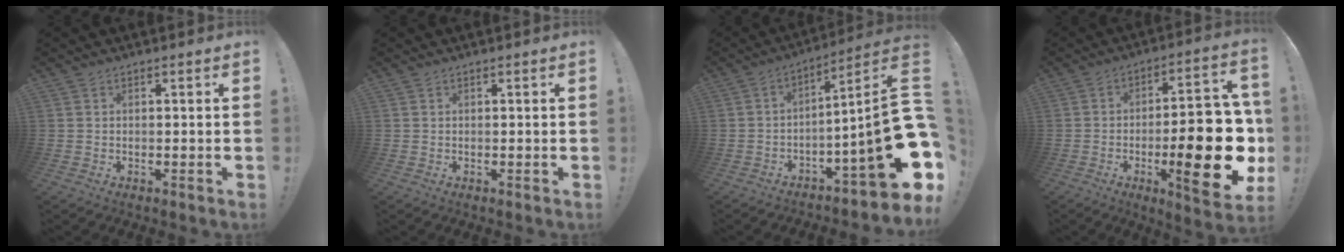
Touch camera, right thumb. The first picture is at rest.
{"total": 0.0}
{"total": 18.5, "force": [-4.0, 2.7, 17.9], "torque": [-0.262, 0.004, -0.066]}
{"total": 24.7, "force": [-5.4, 7.6, 22.9], "torque": [-0.317, 0.019, -0.074]}